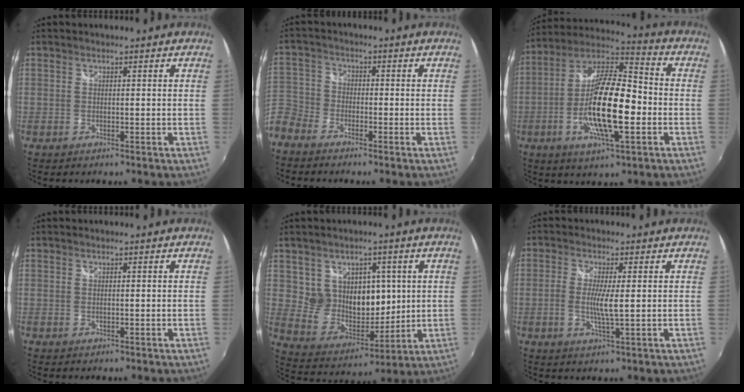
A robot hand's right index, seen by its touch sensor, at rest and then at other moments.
{"total": 8.8, "force": [-5.7, 6.3, 2.3], "torque": [-0.075, 0.012, -0.135]}
{"total": 17.9, "force": [-3.9, 5.1, 16.7], "torque": [-0.321, -0.003, -0.081]}
{"total": 0.0}
{"total": 11.9, "force": [3.4, 9.9, 5.7], "torque": [-0.099, -0.002, 0.077]}
{"total": 4.5, "force": [-0.3, 0.3, 4.5], "torque": [-0.091, -0.006, -0.010]}